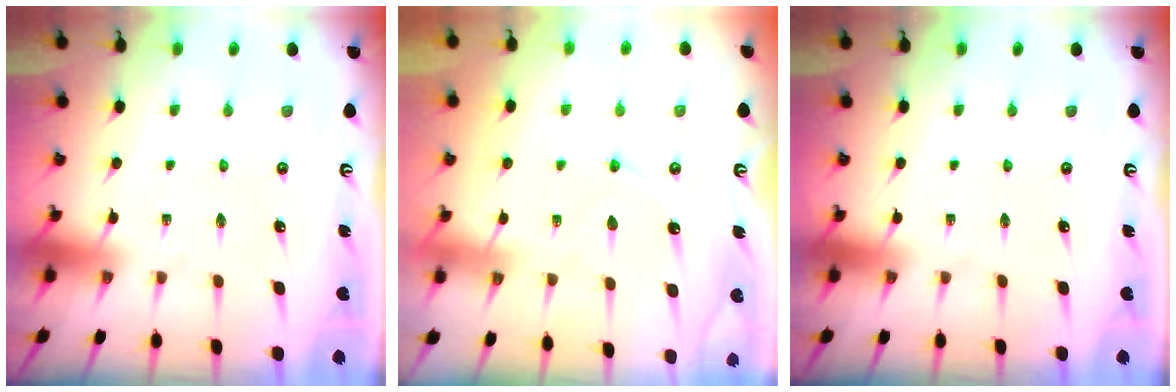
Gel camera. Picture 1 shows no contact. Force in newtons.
{"total": 5.8, "press": 5.8, "slide": 0.7}
{"total": 0.0}